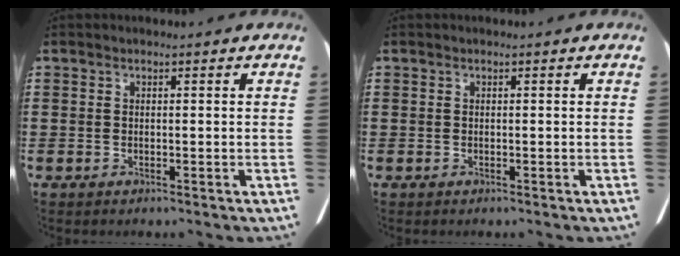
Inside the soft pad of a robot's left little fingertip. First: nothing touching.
{"total": 0.0}